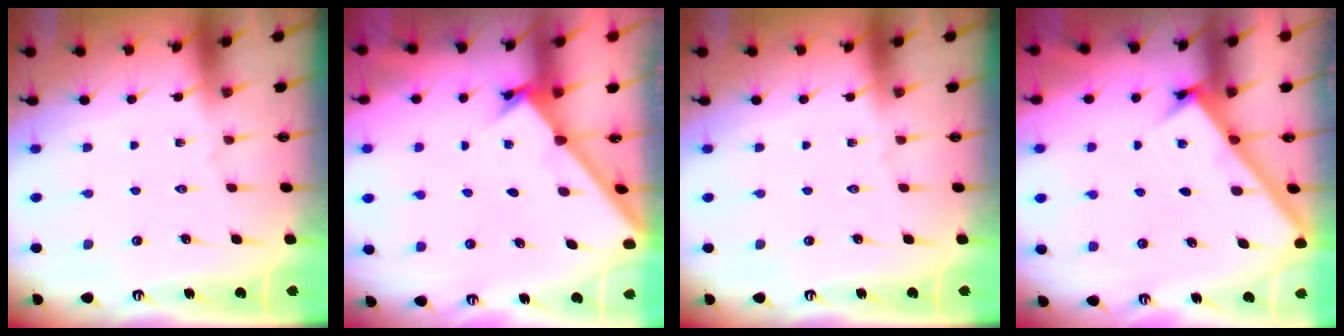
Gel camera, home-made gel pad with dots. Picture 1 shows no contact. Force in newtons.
{"total": 1.8, "press": 1.8, "slide": 0.2}
{"total": 0.0}
{"total": 2.9, "press": 2.9, "slide": 0.2}